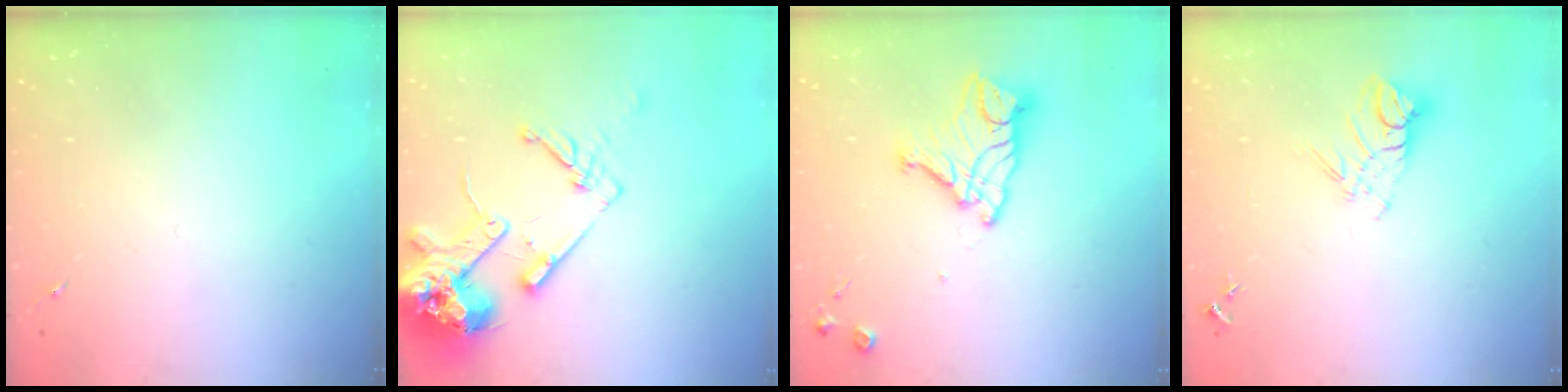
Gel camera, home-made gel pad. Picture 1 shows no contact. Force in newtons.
{"total": 17.0, "press": 16.8, "slide": 2.4}
{"total": 13.7, "press": 13.7, "slide": 1.3}
{"total": 8.8, "press": 8.7, "slide": 0.7}